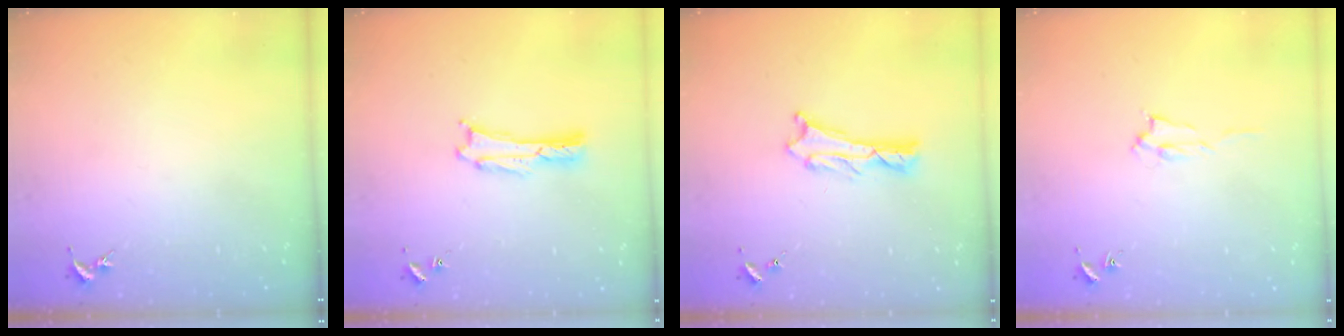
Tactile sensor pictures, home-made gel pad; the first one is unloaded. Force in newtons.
{"total": 0.0}
{"total": 1.1, "press": 1.0, "slide": 0.2}
{"total": 1.4, "press": 1.4, "slide": 0.2}